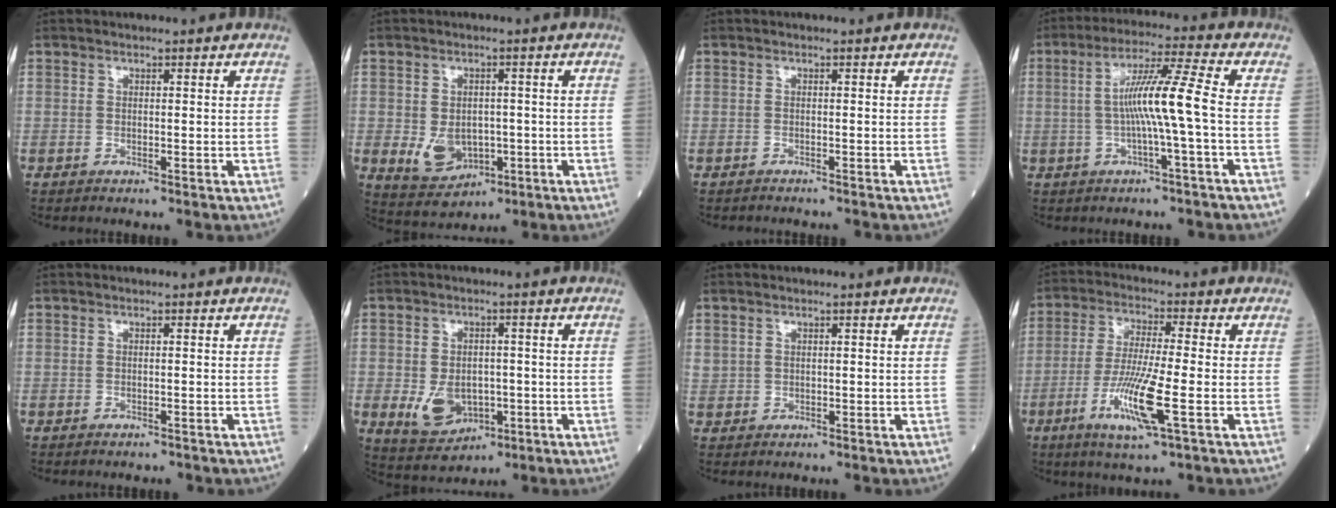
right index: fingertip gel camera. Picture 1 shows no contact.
{"total": 6.7, "force": [-1.6, 4.9, 4.3], "torque": [-0.074, 0.000, -0.011]}
{"total": 1.8, "force": [-1.7, 0.4, 0.3], "torque": [-0.011, -0.002, -0.022]}
{"total": 8.6, "force": [-0.8, -1.2, 8.5], "torque": [-0.156, 0.014, -0.016]}
{"total": 2.2, "force": [-2.0, 0.9, 0.5], "torque": [-0.013, -0.002, -0.021]}
{"total": 7.2, "force": [-2.0, 5.0, 4.8], "torque": [-0.085, -0.001, -0.019]}
{"total": 1.1, "force": [0.7, 0.9, 0.2], "torque": [0.000, 0.006, 0.014]}
{"total": 10.3, "force": [-3.5, 0.1, 9.6], "torque": [-0.195, -0.019, -0.070]}